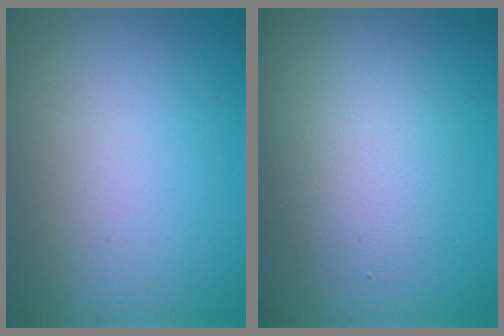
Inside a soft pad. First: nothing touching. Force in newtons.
{"total": 3.0, "press": 3.0, "slide": 0.2}